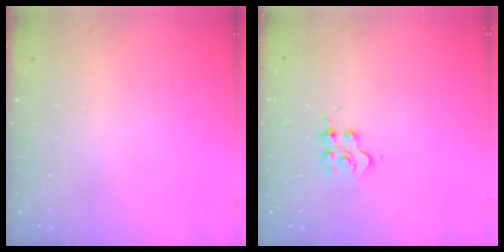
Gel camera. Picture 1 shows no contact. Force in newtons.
{"total": 4.2, "press": 4.1, "slide": 0.5}